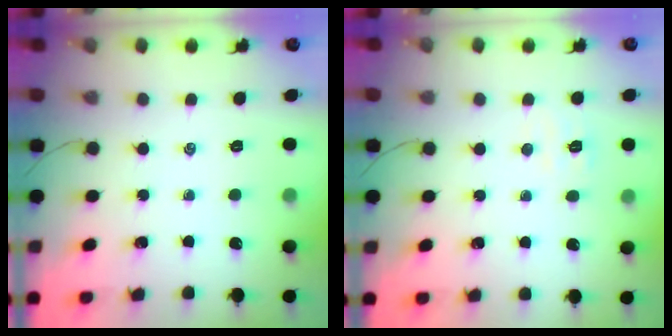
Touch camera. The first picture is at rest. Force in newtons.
{"total": 4.6, "press": 4.5, "slide": 0.9}